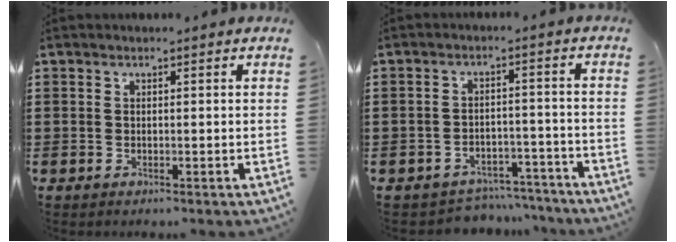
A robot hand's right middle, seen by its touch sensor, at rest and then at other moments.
{"total": 4.2, "force": [-4.1, 0.8, 0.1], "torque": [-0.007, 0.005, -0.088]}